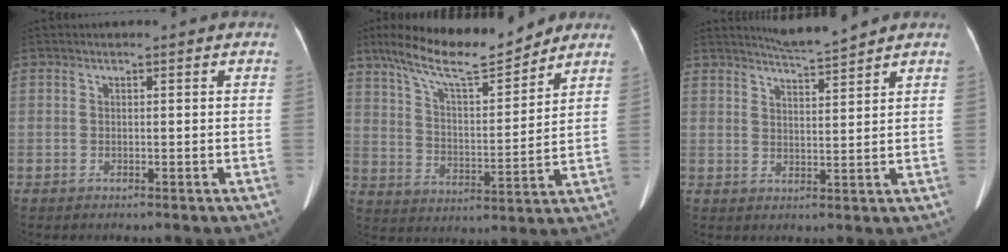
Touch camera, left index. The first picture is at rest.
{"total": 15.2, "force": [12.3, 2.6, 8.4], "torque": [-0.146, 0.007, 0.211]}
{"total": 4.6, "force": [4.4, -1.0, 1.1], "torque": [-0.025, -0.009, 0.076]}